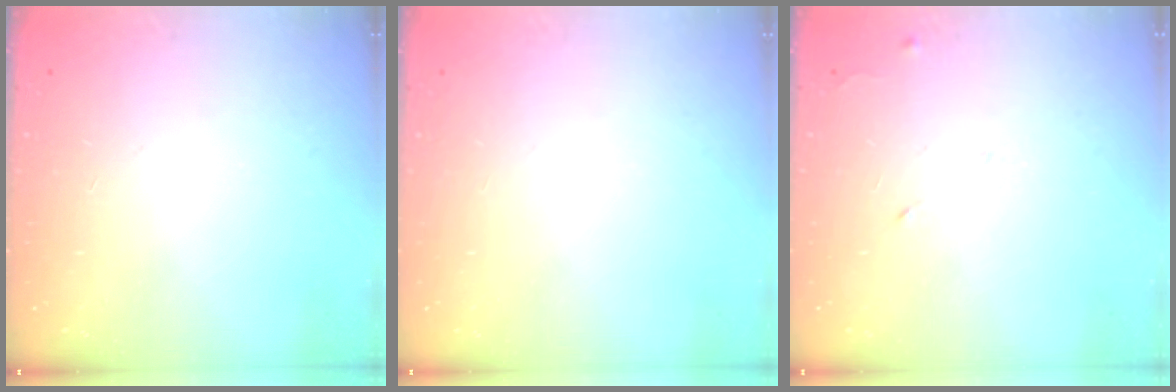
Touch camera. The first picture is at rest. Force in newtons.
{"total": 0.0}
{"total": 5.5, "press": 5.5, "slide": 0.8}